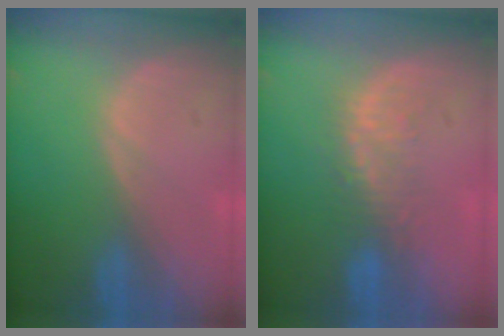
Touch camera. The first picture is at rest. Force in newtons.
{"total": 4.3, "press": 4.0, "slide": 1.6}